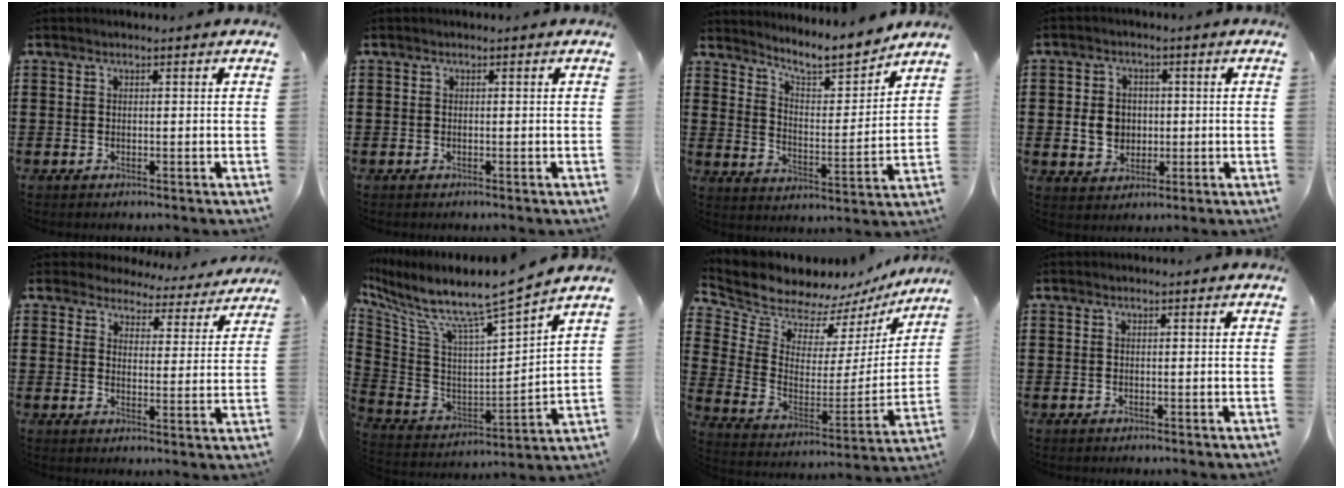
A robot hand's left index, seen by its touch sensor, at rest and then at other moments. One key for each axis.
{"total": 0.0}
{"total": 6.9, "fx": 6.3, "fy": 0.9, "fz": 2.6, "tx": -0.063, "ty": -0.049, "tz": 0.103}
{"total": 5.0, "fx": -0.2, "fy": 4.4, "fz": 2.4, "tx": -0.050, "ty": 0.008, "tz": -0.006}
{"total": 4.2, "fx": 4.1, "fy": 1.0, "fz": -0.1, "tx": -0.025, "ty": -0.027, "tz": 0.071}
{"total": 8.2, "fx": 6.9, "fy": 0.0, "fz": 4.4, "tx": -0.120, "ty": -0.072, "tz": 0.105}
{"total": 9.0, "fx": 8.6, "fy": 2.6, "fz": 0.3, "tx": -0.066, "ty": -0.072, "tz": 0.153}
{"total": 0.0}